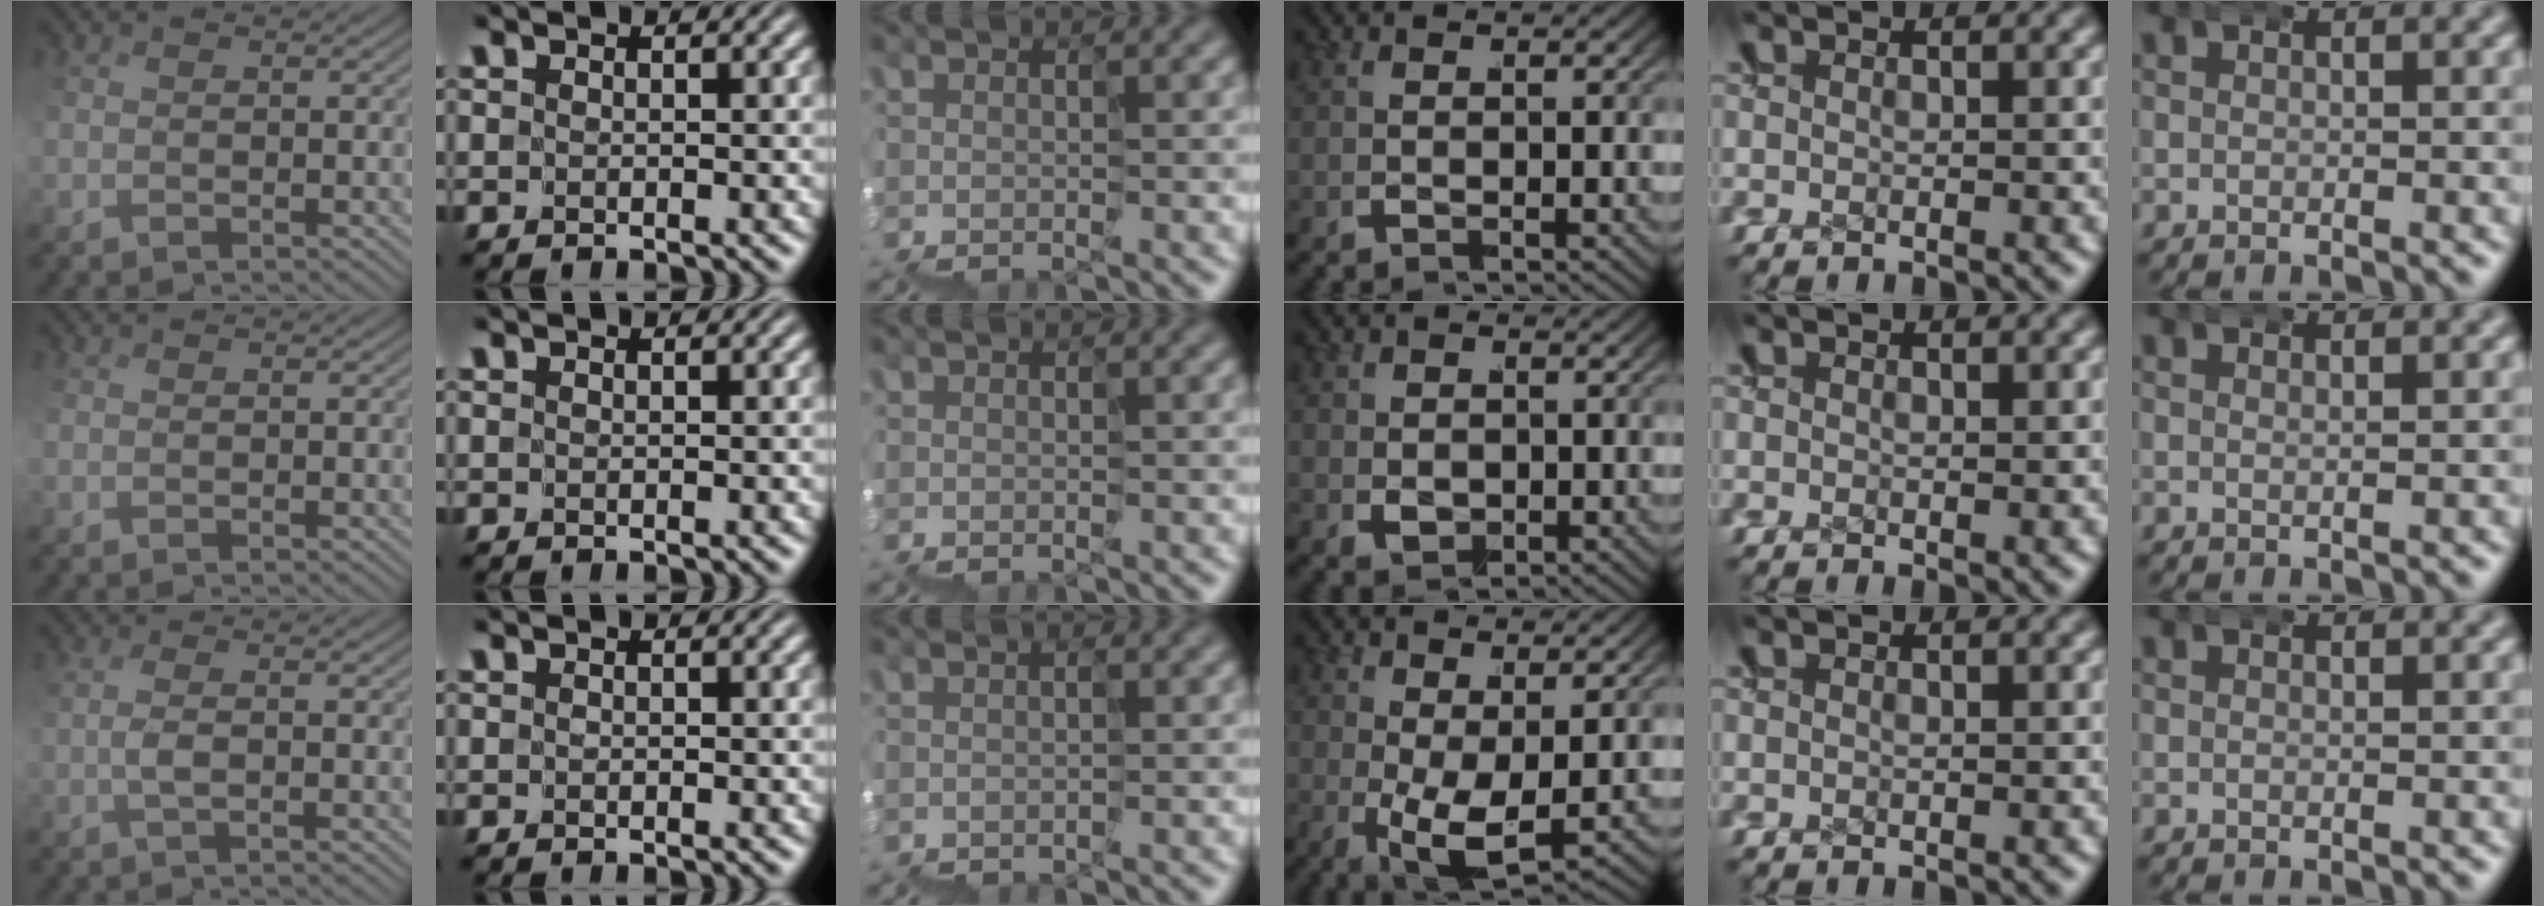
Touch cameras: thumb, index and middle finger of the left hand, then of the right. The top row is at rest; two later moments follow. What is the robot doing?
{"motion": "wrap", "object": "ethernet cable"}